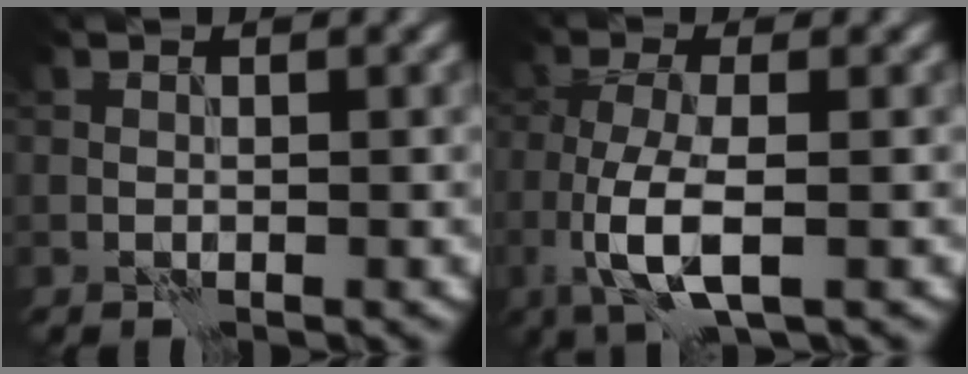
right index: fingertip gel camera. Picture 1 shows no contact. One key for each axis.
{"total": 5.5, "fx": -1.2, "fy": 1.8, "fz": 5.0, "tx": -0.105, "ty": -0.004, "tz": -0.023}